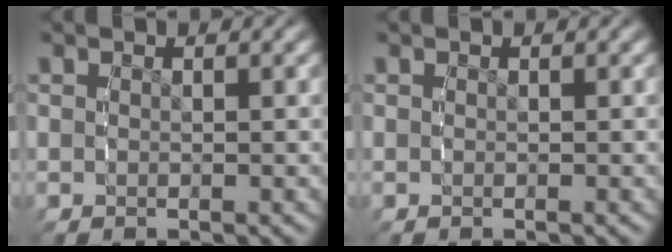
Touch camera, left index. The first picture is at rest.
{"total": 0.0}